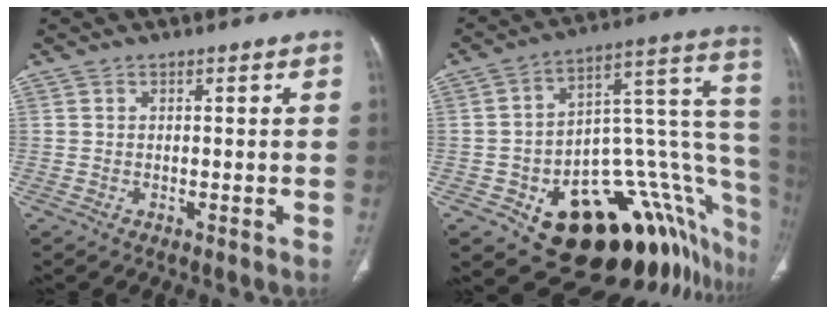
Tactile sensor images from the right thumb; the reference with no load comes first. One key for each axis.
{"total": 32.1, "fx": -13.6, "fy": 15.3, "fz": 24.7, "tx": -0.188, "ty": 0.101, "tz": -0.180}